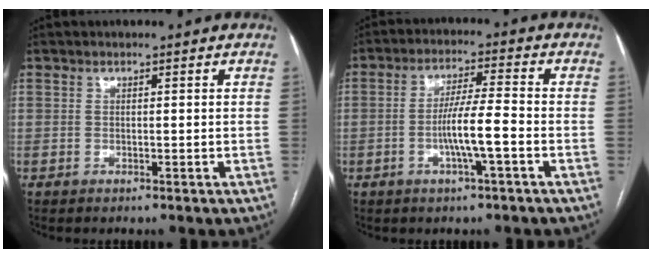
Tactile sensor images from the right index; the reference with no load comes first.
{"total": 6.9, "force": [-2.1, -0.1, 6.6], "torque": [-0.127, 0.003, -0.038]}